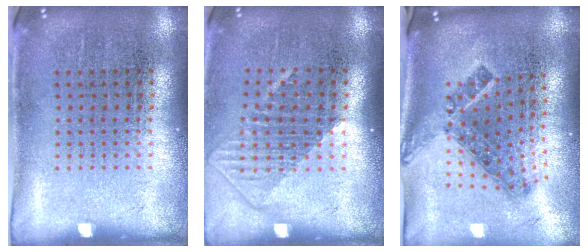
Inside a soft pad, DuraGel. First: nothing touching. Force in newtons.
{"total": 1.4, "press": 1.1, "slide": 0.9}
{"total": 1.5, "press": 1.1, "slide": 1.0}